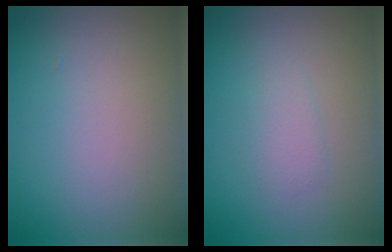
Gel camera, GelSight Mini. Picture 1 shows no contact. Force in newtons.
{"total": 1.3, "press": 1.3, "slide": 0.0}